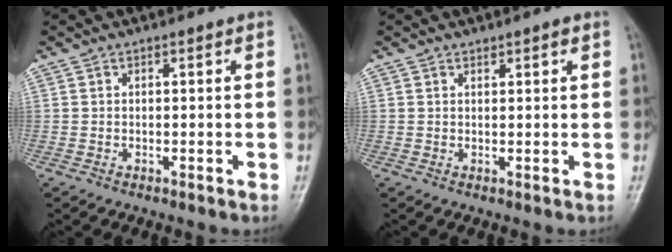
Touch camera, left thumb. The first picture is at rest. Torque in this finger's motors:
{"motor_torque": [-0.55, -0.27, -0.14, 0.10, 0.00]}